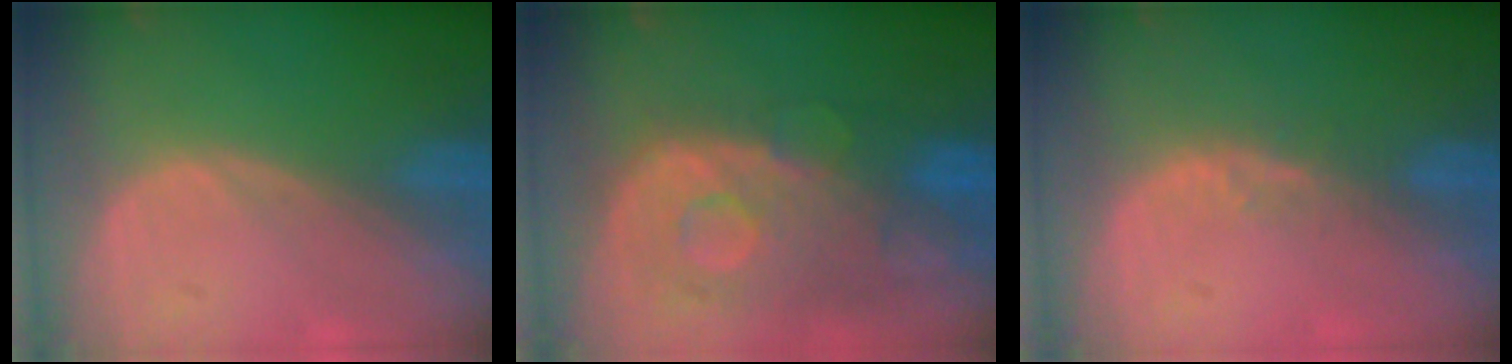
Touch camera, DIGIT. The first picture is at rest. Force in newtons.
{"total": 11.3, "press": 9.8, "slide": 5.7}
{"total": 2.4, "press": 1.8, "slide": 1.5}